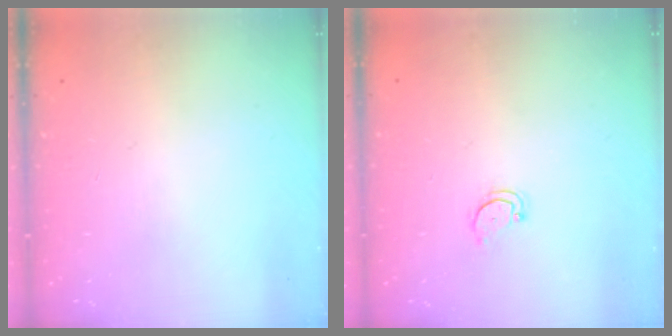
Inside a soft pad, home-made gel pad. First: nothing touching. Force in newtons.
{"total": 3.0, "press": 3.0, "slide": 0.2}